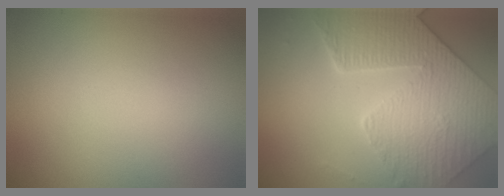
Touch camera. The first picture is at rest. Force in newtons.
{"total": 6.0, "press": 5.4, "slide": 2.6}